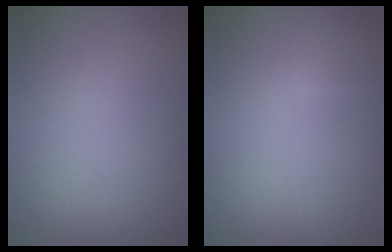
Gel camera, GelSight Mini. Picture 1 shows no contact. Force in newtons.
{"total": 1.2, "press": 1.2, "slide": 0.1}